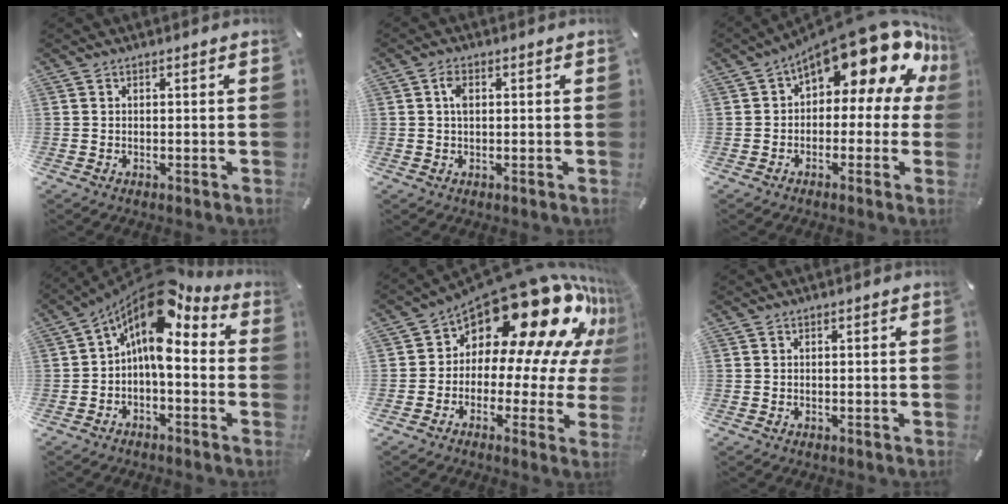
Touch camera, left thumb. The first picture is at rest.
{"total": 2.7, "force": [0.6, 1.5, 2.2], "torque": [-0.046, 0.007, 0.008]}
{"total": 19.2, "force": [11.1, 8.2, 13.3], "torque": [-0.183, -0.080, 0.185]}
{"total": 12.1, "force": [4.7, 5.8, 9.6], "torque": [-0.183, -0.044, 0.075]}
{"total": 23.3, "force": [13.5, 11.2, 15.3], "torque": [-0.240, -0.113, 0.233]}
{"total": 0.0}